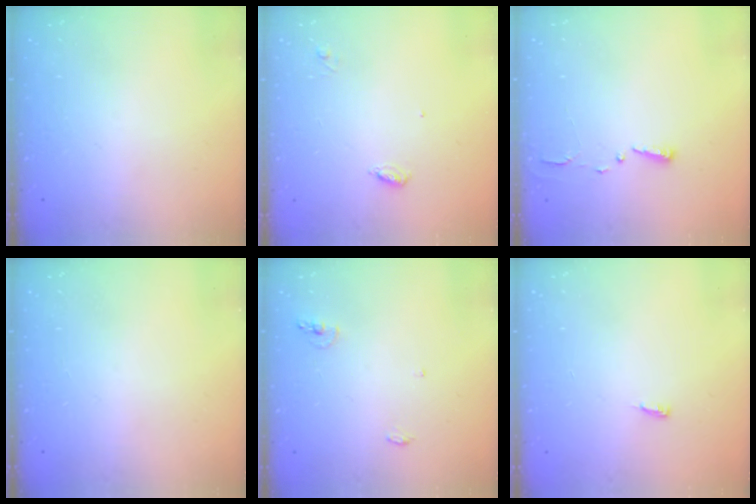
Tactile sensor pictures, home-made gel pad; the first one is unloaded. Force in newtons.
{"total": 3.6, "press": 3.6, "slide": 0.3}
{"total": 2.7, "press": 2.7, "slide": 0.4}
{"total": 0.0}
{"total": 5.0, "press": 4.8, "slide": 1.5}
{"total": 3.3, "press": 3.3, "slide": 0.8}